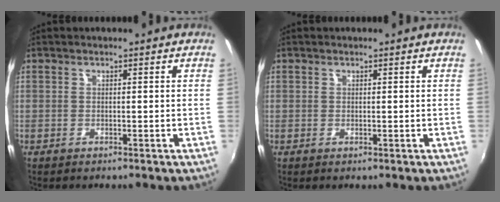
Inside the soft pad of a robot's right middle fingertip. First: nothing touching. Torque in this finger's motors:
{"motor_torque": [-0.65, 0.08, -0.43, -0.13]}